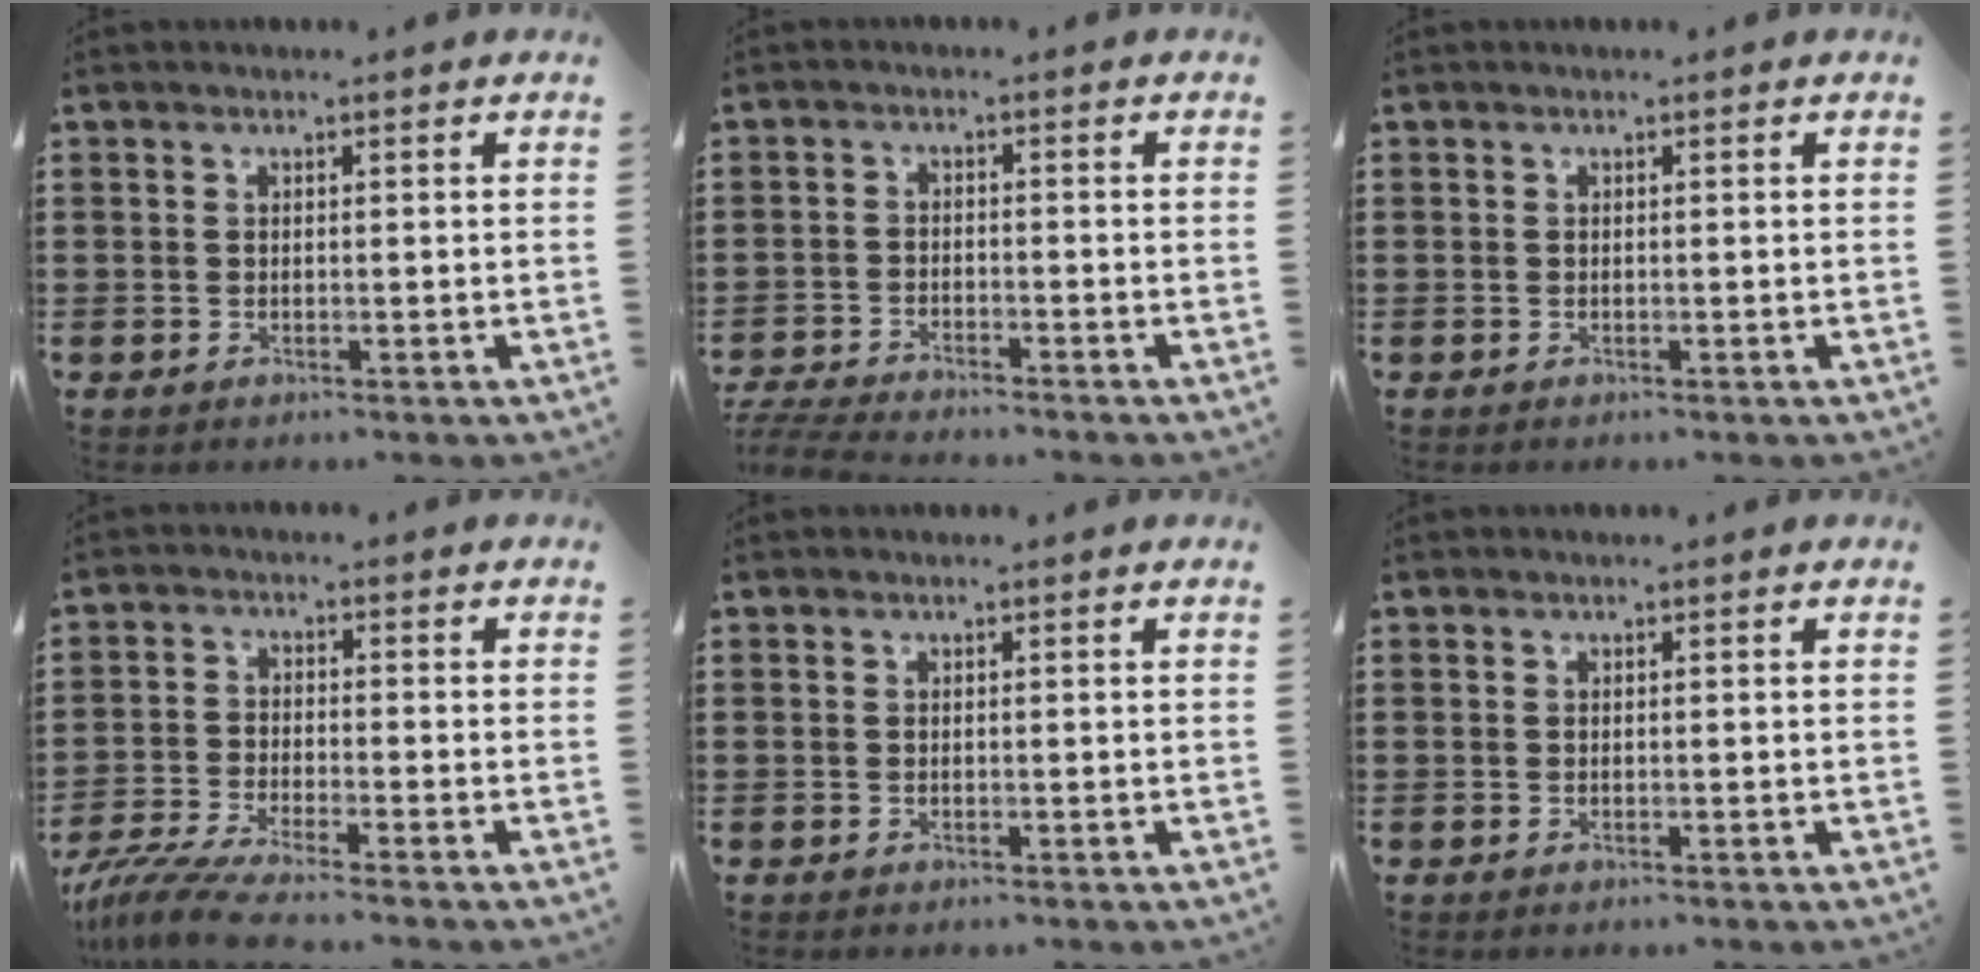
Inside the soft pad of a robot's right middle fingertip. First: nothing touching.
{"total": 4.6, "force": [-4.5, 0.4, 0.8], "torque": [-0.034, -0.006, -0.096]}
{"total": 0.0}
{"total": 6.1, "force": [-5.7, 0.2, 2.2], "torque": [-0.060, -0.014, -0.114]}
{"total": 0.0}
{"total": 0.0}